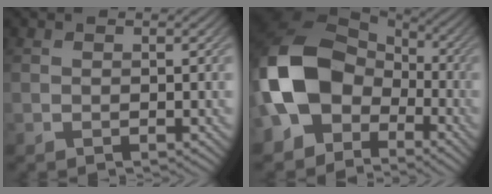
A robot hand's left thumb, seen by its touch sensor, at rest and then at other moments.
{"total": 14.5, "force": [-3.8, 10.9, 8.8], "torque": [-0.216, -0.012, -0.084]}